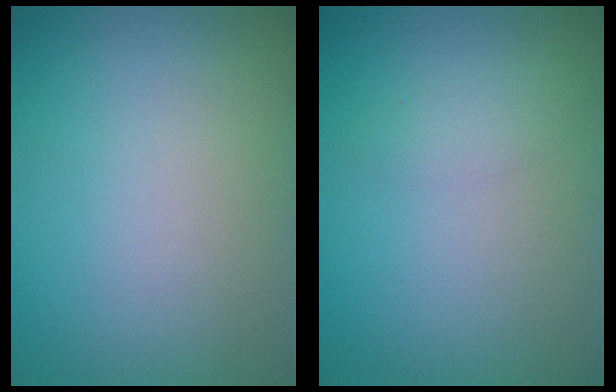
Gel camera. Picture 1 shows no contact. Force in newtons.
{"total": 1.2, "press": 1.2, "slide": 0.1}